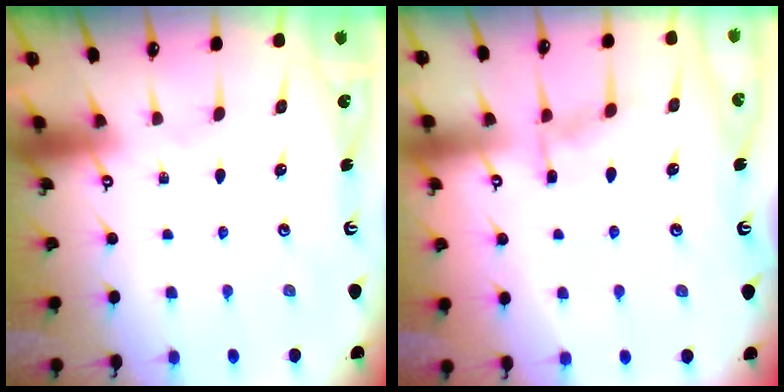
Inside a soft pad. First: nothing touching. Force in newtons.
{"total": 6.8, "press": 6.8, "slide": 0.6}